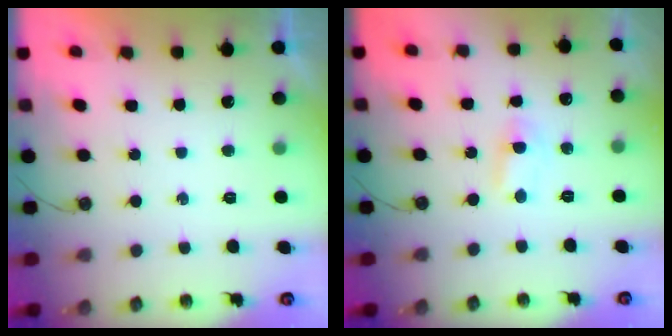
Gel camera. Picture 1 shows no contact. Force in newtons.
{"total": 2.0, "press": 1.9, "slide": 0.7}